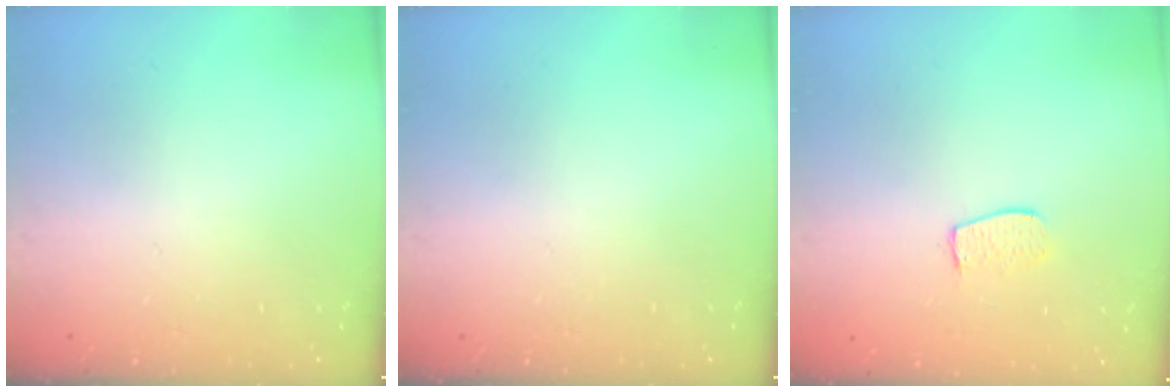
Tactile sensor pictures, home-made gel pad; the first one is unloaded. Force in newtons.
{"total": 0.0}
{"total": 5.9, "press": 5.9, "slide": 0.3}